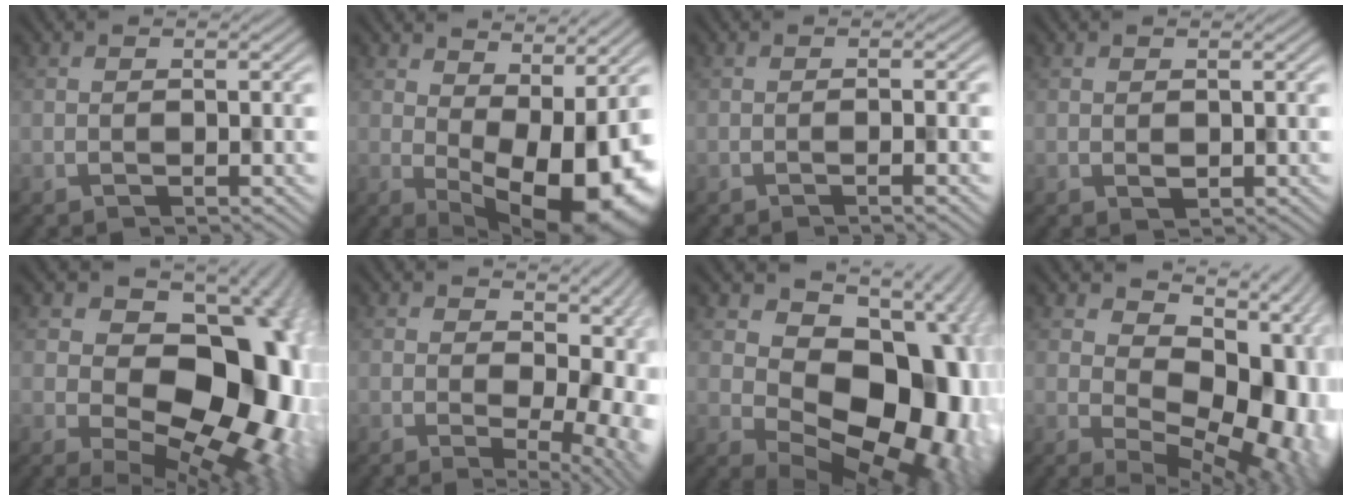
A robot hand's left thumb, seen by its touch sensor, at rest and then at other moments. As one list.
[{"total": 12.4, "force": [0.1, 5.8, 11.0], "torque": [-0.145, -0.010, 0.023]}, {"total": 2.5, "force": [-0.7, 0.2, 2.4], "torque": [-0.030, 0.007, -0.017]}, {"total": 1.0, "force": [0.2, 0.8, 0.6], "torque": [-0.013, -0.003, 0.006]}, {"total": 17.7, "force": [0.6, 12.1, 13.0], "torque": [-0.120, -0.003, 0.023]}, {"total": 11.1, "force": [0.6, 5.8, 9.4], "torque": [-0.100, -0.009, 0.034]}, {"total": 16.3, "force": [0.9, 11.2, 11.9], "torque": [-0.111, -0.025, 0.032]}, {"total": 14.9, "force": [2.3, 9.1, 11.6], "torque": [-0.124, -0.013, 0.065]}]